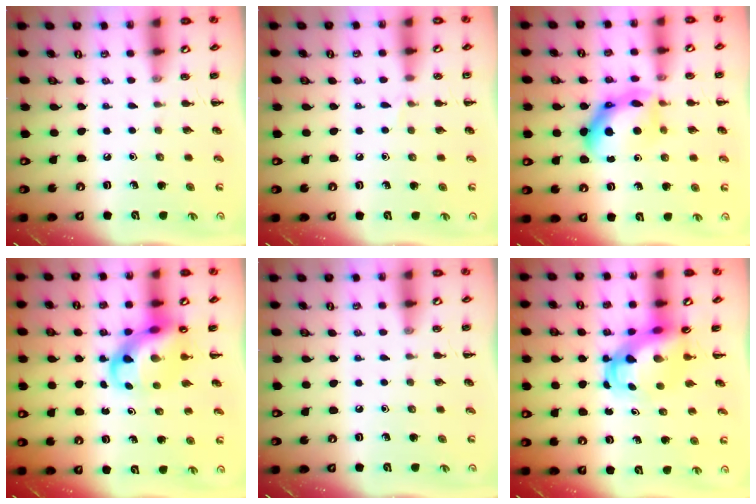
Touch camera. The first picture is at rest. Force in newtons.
{"total": 3.5, "press": 3.3, "slide": 1.3}
{"total": 11.6, "press": 11.6, "slide": 0.2}
{"total": 8.3, "press": 7.9, "slide": 2.3}
{"total": 0.0}
{"total": 5.1, "press": 4.9, "slide": 1.4}